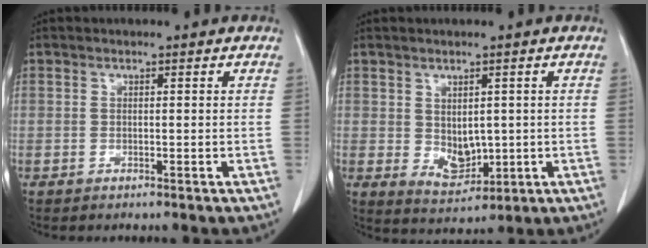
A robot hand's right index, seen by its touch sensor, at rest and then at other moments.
{"total": 5.1, "force": [0.1, 3.4, 3.8], "torque": [-0.065, -0.008, 0.023]}